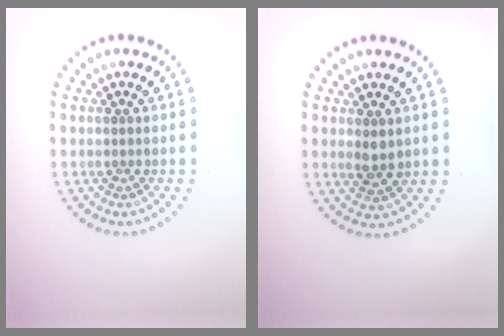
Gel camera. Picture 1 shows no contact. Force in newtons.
{"total": 1.9, "press": 1.8, "slide": 0.4}